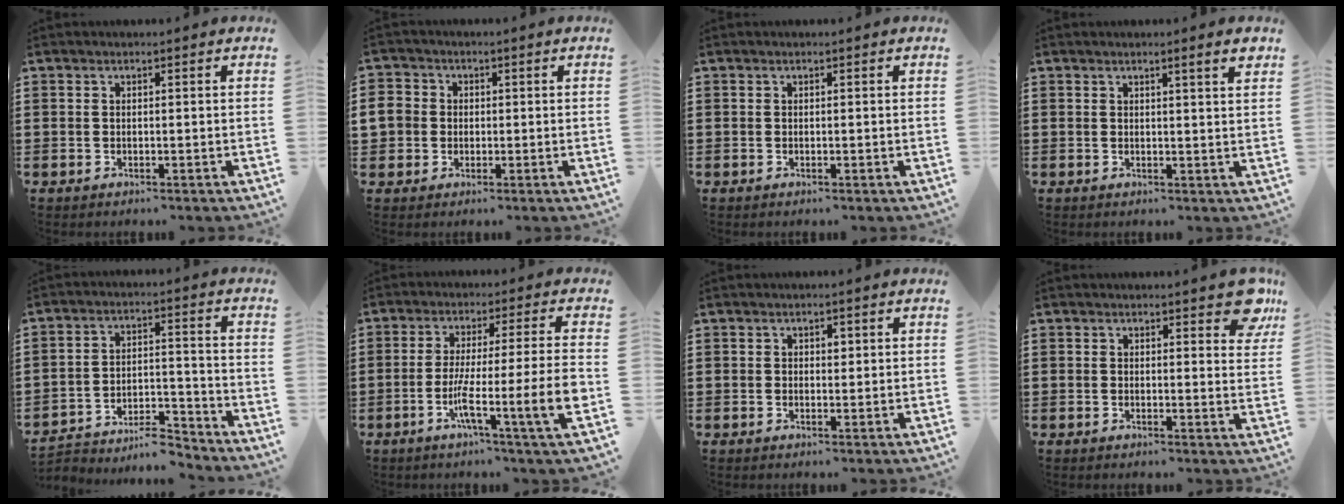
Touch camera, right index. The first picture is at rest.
{"total": 4.1, "force": [0.0, 3.9, 1.4], "torque": [-0.055, 0.007, -0.005]}
{"total": 0.0}
{"total": 2.0, "force": [1.4, -0.2, 1.4], "torque": [-0.022, -0.006, 0.023]}
{"total": 6.5, "force": [-6.0, 1.7, 1.7], "torque": [-0.020, 0.020, -0.115]}
{"total": 10.9, "force": [-3.2, 0.4, 10.4], "torque": [-0.182, -0.016, -0.063]}
{"total": 1.0, "force": [0.4, 0.7, 0.6], "torque": [-0.005, 0.001, 0.006]}
{"total": 4.1, "force": [3.0, 1.6, 2.4], "torque": [-0.017, -0.008, 0.046]}